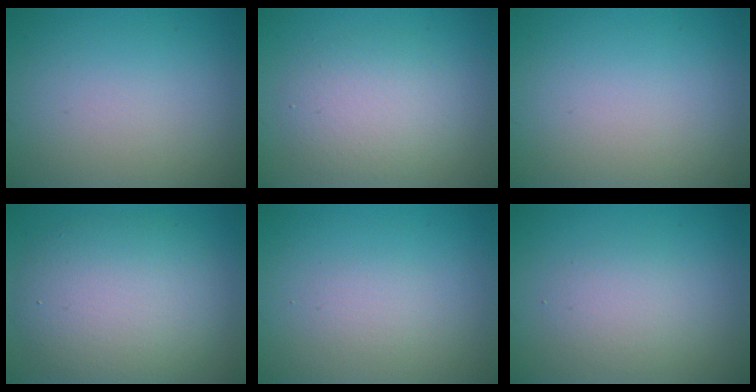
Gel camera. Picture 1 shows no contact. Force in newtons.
{"total": 3.8, "press": 3.8, "slide": 0.4}
{"total": 0.0}
{"total": 7.8, "press": 7.8, "slide": 0.1}
{"total": 1.1, "press": 1.1, "slide": 0.0}
{"total": 2.3, "press": 2.3, "slide": 0.1}